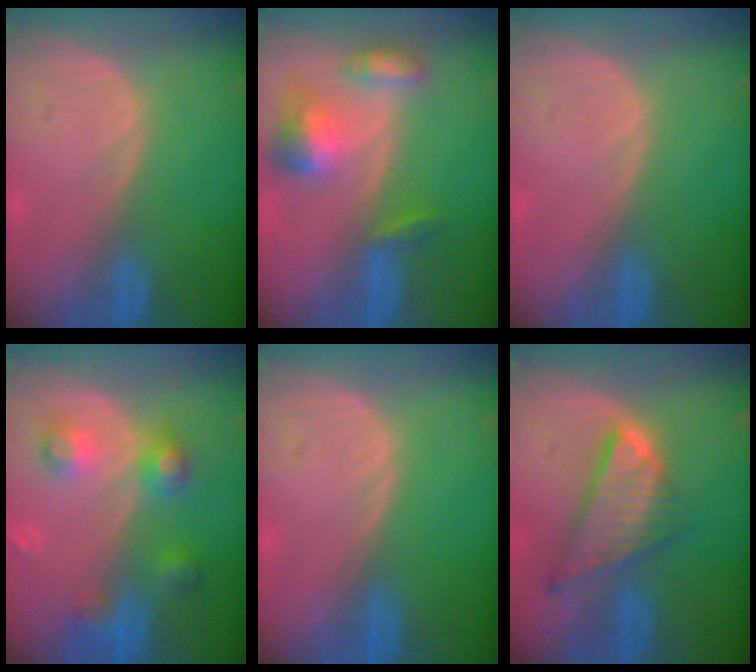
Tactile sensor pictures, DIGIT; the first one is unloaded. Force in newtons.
{"total": 7.0, "press": 6.5, "slide": 2.6}
{"total": 0.0}
{"total": 6.1, "press": 6.1, "slide": 0.4}
{"total": 0.0}
{"total": 8.7, "press": 7.4, "slide": 4.6}